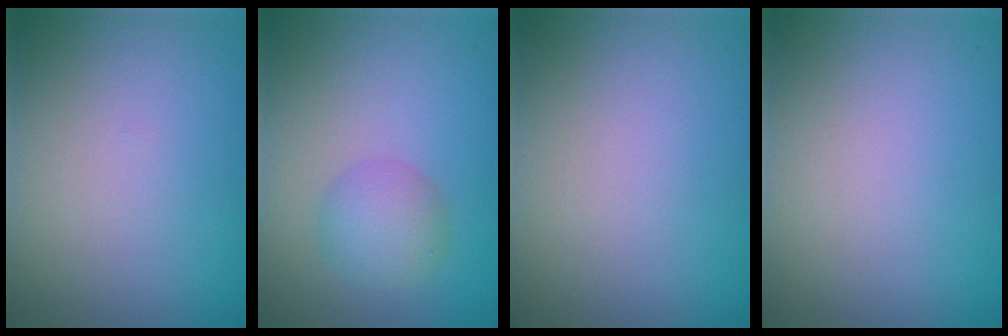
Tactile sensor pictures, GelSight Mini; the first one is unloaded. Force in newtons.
{"total": 3.0, "press": 3.0, "slide": 0.1}
{"total": 0.0}
{"total": 0.0}